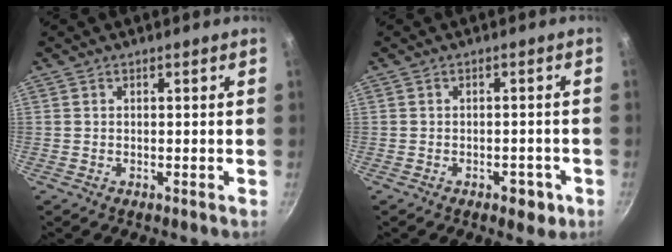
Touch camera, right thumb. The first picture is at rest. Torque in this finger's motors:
{"motor_torque": [-0.13, -0.03, -0.20, 0.10, 0.01]}